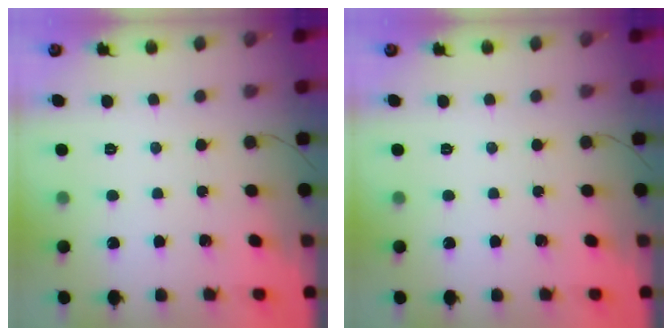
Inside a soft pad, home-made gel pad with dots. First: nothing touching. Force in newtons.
{"total": 0.0}